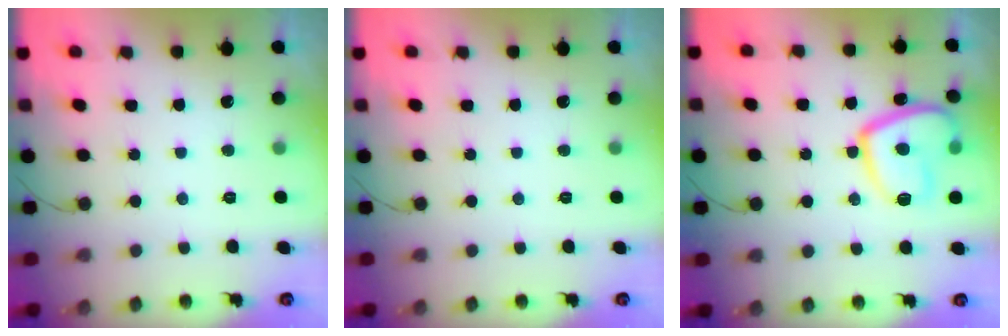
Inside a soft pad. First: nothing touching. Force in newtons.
{"total": 0.0}
{"total": 14.8, "press": 14.7, "slide": 1.7}